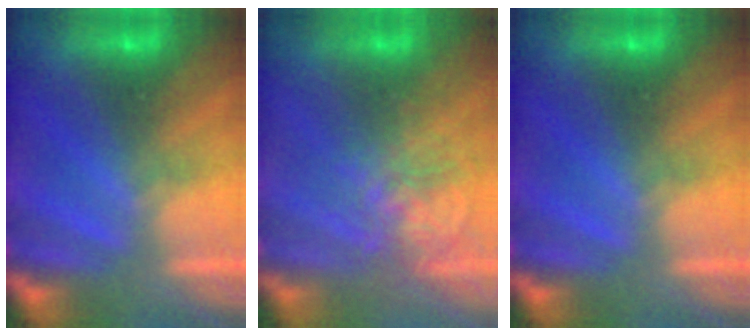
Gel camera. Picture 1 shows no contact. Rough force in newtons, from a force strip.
{"total": 3.6}
{"total": 0.0}